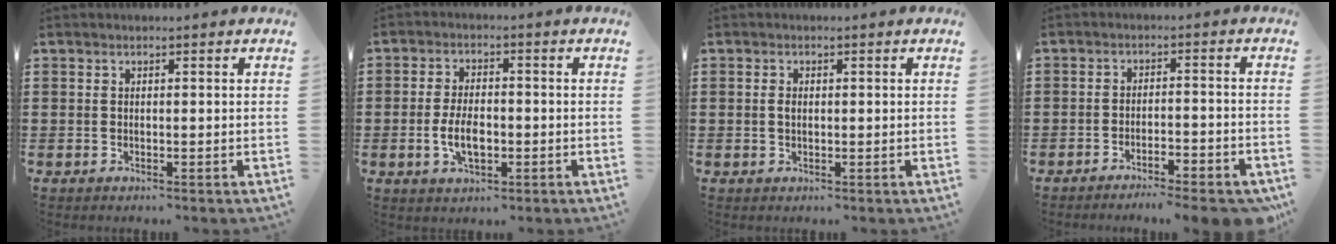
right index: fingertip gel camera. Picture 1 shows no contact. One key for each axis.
{"total": 5.4, "fx": -1.1, "fy": 2.7, "fz": 4.6, "tx": -0.102, "ty": -0.001, "tz": -0.025}
{"total": 1.3, "fx": 0.0, "fy": 0.8, "fz": 0.9, "tx": -0.021, "ty": 0.006, "tz": 0.000}
{"total": 4.0, "fx": -3.5, "fy": 0.1, "fz": 1.8, "tx": -0.030, "ty": -0.005, "tz": -0.066}